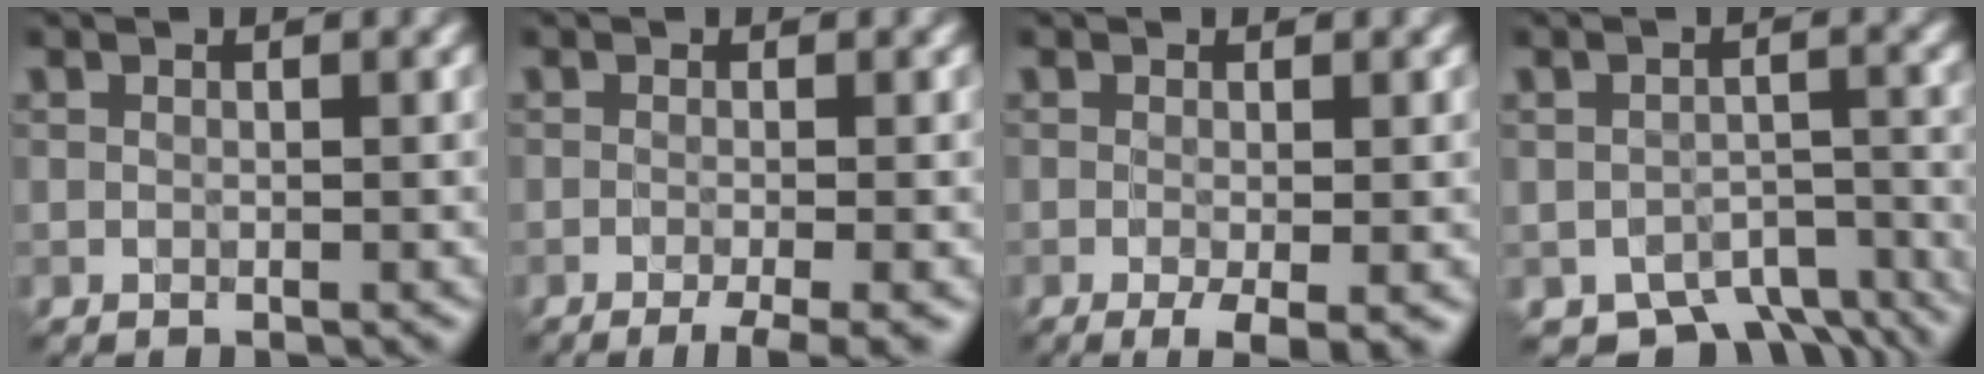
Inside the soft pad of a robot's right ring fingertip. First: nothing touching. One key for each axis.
{"total": 3.7, "fx": -2.1, "fy": 0.6, "fz": 3.0, "tx": -0.038, "ty": 0.000, "tz": -0.034}
{"total": 3.1, "fx": -1.2, "fy": 0.5, "fz": 2.9, "tx": -0.052, "ty": -0.011, "tz": -0.019}
{"total": 6.7, "fx": -5.2, "fy": 3.1, "fz": 2.9, "tx": -0.033, "ty": -0.027, "tz": -0.076}